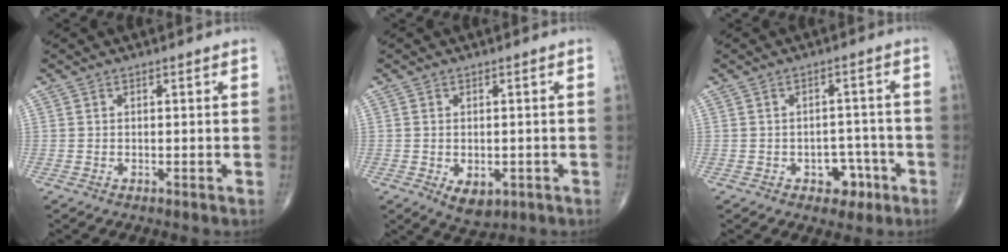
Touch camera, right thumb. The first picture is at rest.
{"total": 5.0, "force": [-1.6, 3.1, 3.6], "torque": [-0.049, -0.001, -0.011]}
{"total": 5.3, "force": [-2.5, 3.8, 2.7], "torque": [-0.005, 0.027, -0.029]}